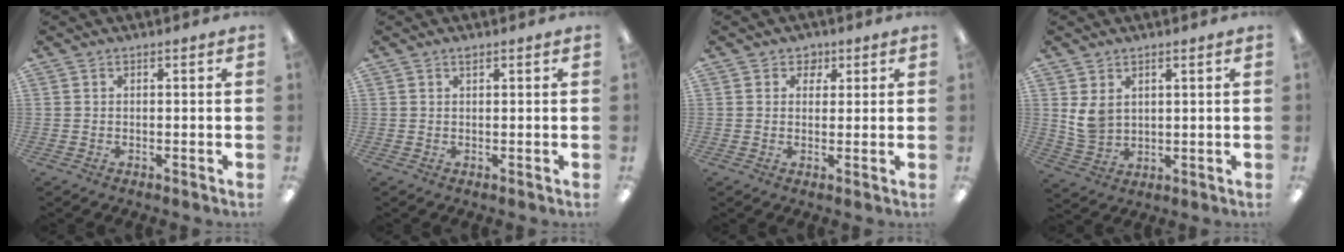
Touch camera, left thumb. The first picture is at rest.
{"total": 0.9, "force": [0.6, 0.3, 0.6], "torque": [-0.015, 0.002, 0.011]}
{"total": 2.8, "force": [1.4, 2.4, 0.5], "torque": [0.000, -0.002, 0.023]}
{"total": 5.4, "force": [2.3, 4.0, 2.8], "torque": [-0.058, -0.004, 0.045]}